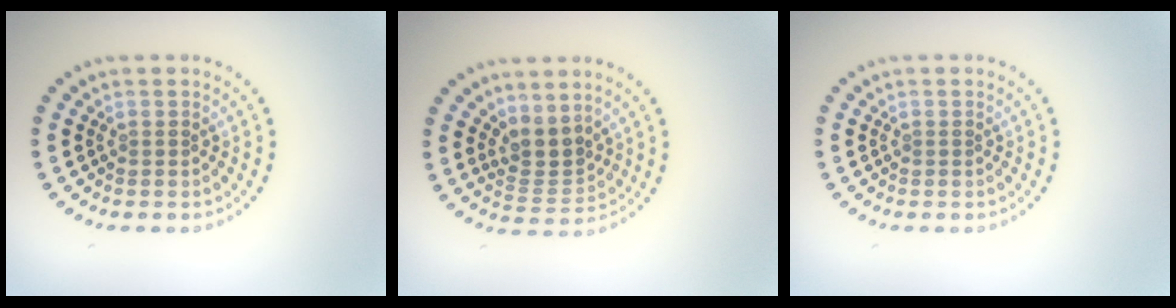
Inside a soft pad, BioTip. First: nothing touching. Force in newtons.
{"total": 2.8, "press": 2.1, "slide": 1.8}
{"total": 0.0}